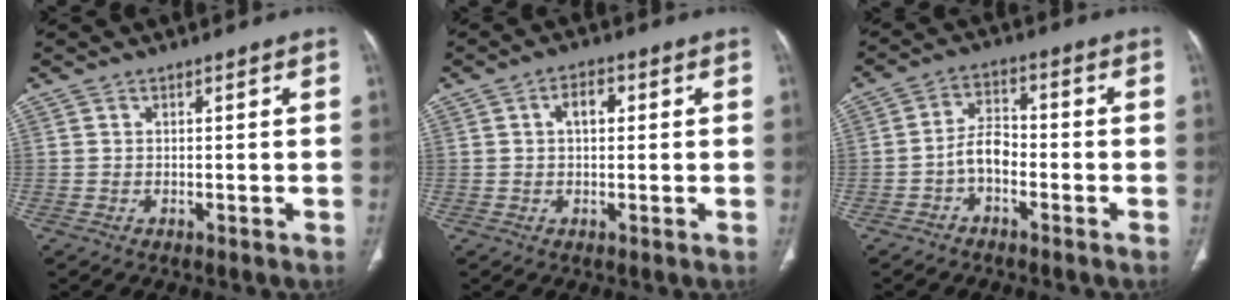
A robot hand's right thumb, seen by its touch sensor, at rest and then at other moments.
{"total": 3.9, "force": [0.9, 2.2, 3.1], "torque": [-0.047, 0.009, 0.013]}
{"total": 5.1, "force": [-2.1, 3.0, 3.6], "torque": [-0.057, 0.027, -0.047]}